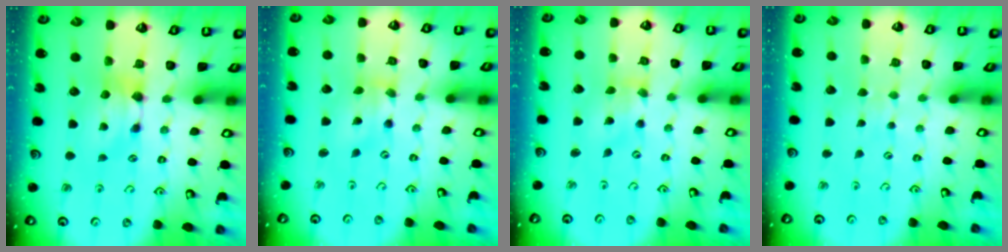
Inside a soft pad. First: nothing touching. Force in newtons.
{"total": 1.3, "press": 0.4, "slide": 1.3}
{"total": 2.7, "press": 2.4, "slide": 1.1}
{"total": 4.5, "press": 4.5, "slide": 0.3}